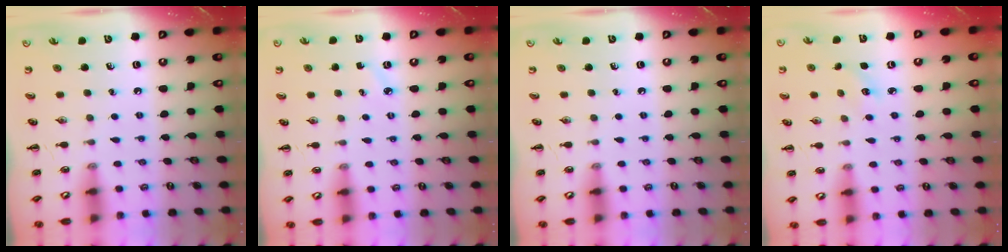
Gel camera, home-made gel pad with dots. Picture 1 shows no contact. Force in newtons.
{"total": 2.0, "press": 1.9, "slide": 0.7}
{"total": 0.0}
{"total": 3.6, "press": 3.5, "slide": 0.9}